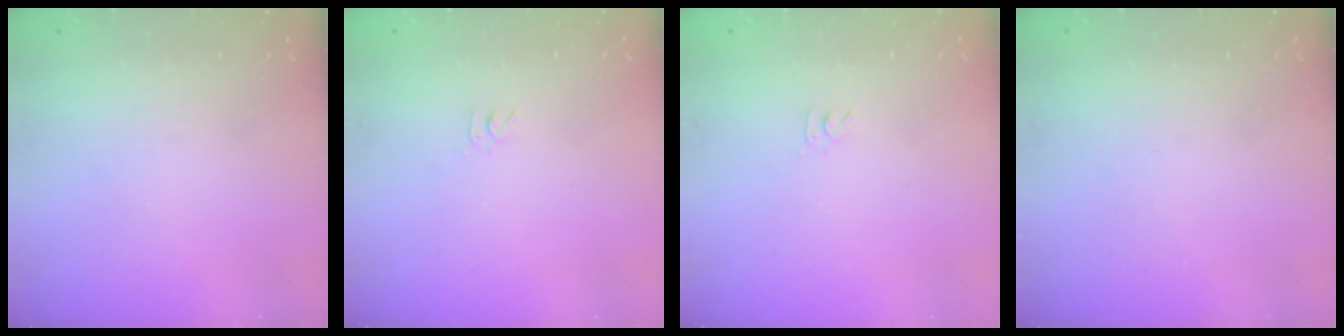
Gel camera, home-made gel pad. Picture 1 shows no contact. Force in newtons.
{"total": 2.8, "press": 2.8, "slide": 0.4}
{"total": 2.8, "press": 2.8, "slide": 0.4}
{"total": 0.0}